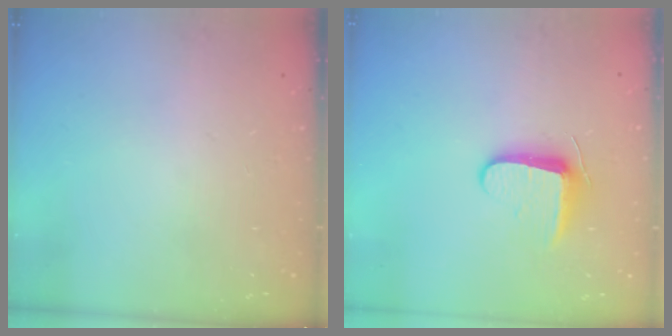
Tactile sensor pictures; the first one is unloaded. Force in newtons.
{"total": 8.7, "press": 8.6, "slide": 1.4}